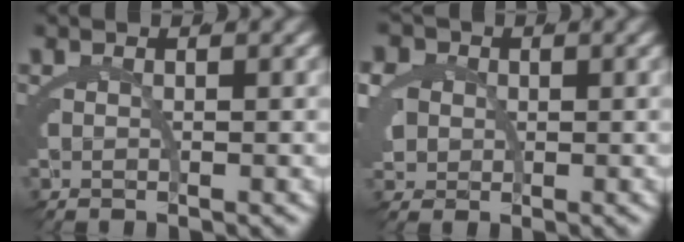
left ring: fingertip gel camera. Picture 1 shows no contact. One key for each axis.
{"total": 6.1, "fx": 1.4, "fy": 5.3, "fz": 2.6, "tx": -0.056, "ty": -0.001, "tz": 0.017}